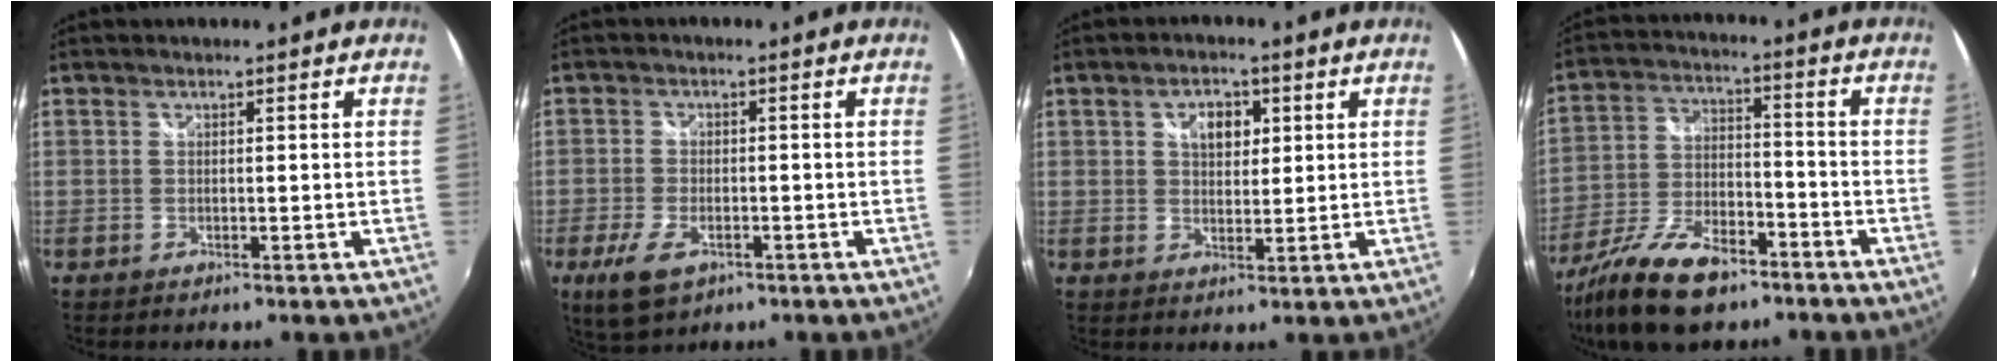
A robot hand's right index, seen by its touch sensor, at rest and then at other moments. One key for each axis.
{"total": 7.4, "fx": -3.8, "fy": 3.8, "fz": 5.2, "tx": -0.127, "ty": -0.016, "tz": -0.065}
{"total": 5.0, "fx": 1.7, "fy": 3.3, "fz": 3.3, "tx": -0.048, "ty": 0.011, "tz": 0.028}
{"total": 16.2, "fx": -11.2, "fy": 6.6, "fz": 9.6, "tx": -0.208, "ty": -0.023, "tz": -0.203}